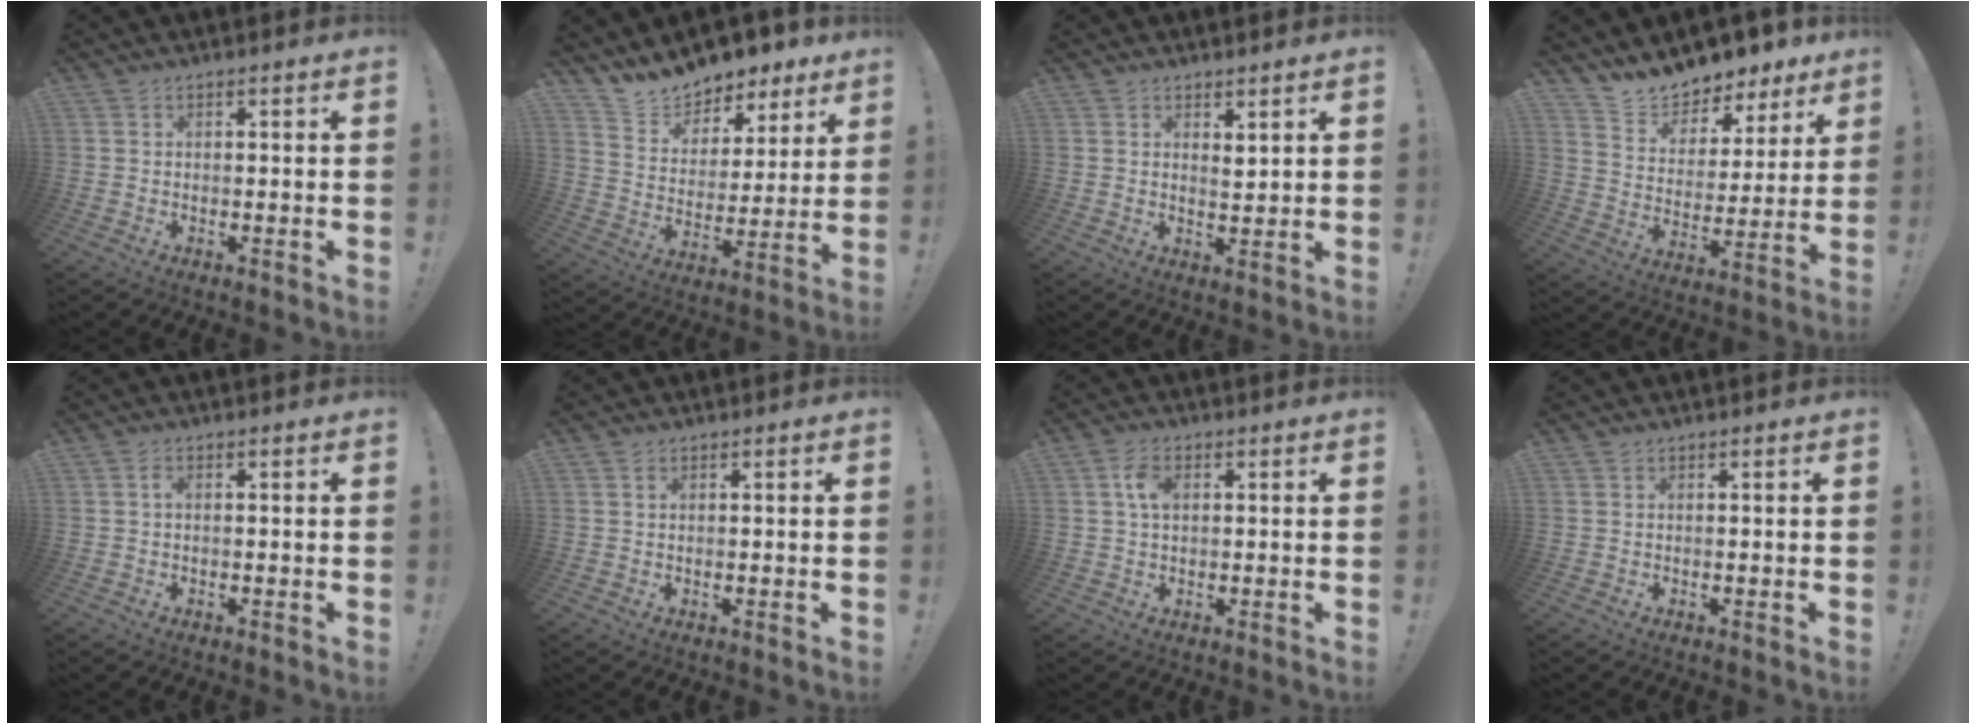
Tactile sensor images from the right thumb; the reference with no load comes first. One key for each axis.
{"total": 10.6, "fx": 10.1, "fy": 3.2, "fz": 0.4, "tx": -0.023, "ty": -0.098, "tz": 0.182}
{"total": 2.9, "fx": 2.6, "fy": 1.0, "fz": 0.7, "tx": 0.001, "ty": -0.017, "tz": 0.042}
{"total": 10.1, "fx": 9.7, "fy": 2.9, "fz": 0.4, "tx": -0.020, "ty": -0.098, "tz": 0.174}
{"total": 1.1, "fx": 0.0, "fy": 0.6, "fz": 0.9, "tx": -0.020, "ty": 0.006, "tz": -0.002}
{"total": 0.9, "fx": 0.5, "fy": 0.6, "fz": 0.5, "tx": -0.004, "ty": -0.001, "tz": 0.008}
{"total": 5.4, "fx": 1.3, "fy": 3.3, "fz": 4.0, "tx": -0.065, "ty": 0.004, "tz": 0.022}
{"total": 0.0}